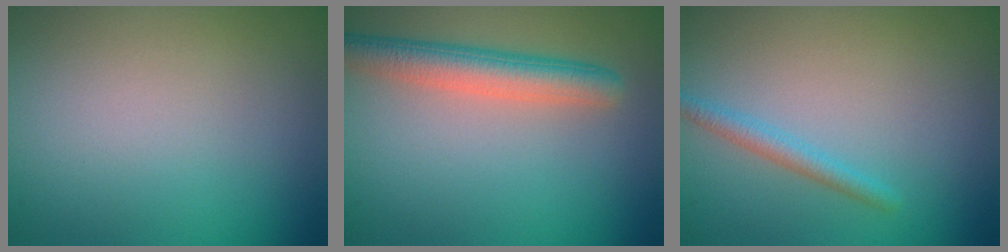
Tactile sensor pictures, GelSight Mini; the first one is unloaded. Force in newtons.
{"total": 4.3, "press": 4.3, "slide": 0.2}
{"total": 1.6, "press": 1.6, "slide": 0.1}